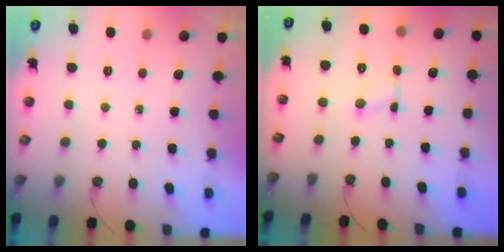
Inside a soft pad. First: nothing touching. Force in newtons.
{"total": 0.7, "press": 0.7, "slide": 0.1}